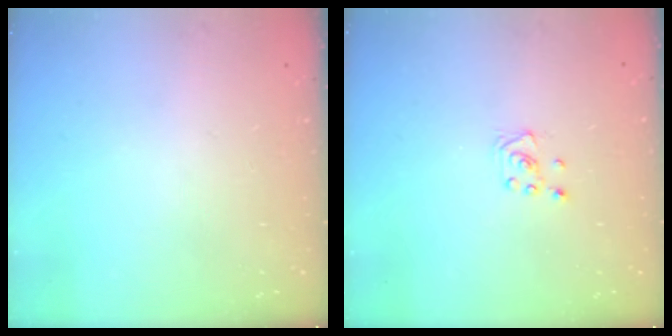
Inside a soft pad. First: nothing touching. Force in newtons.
{"total": 3.0, "press": 2.9, "slide": 0.3}